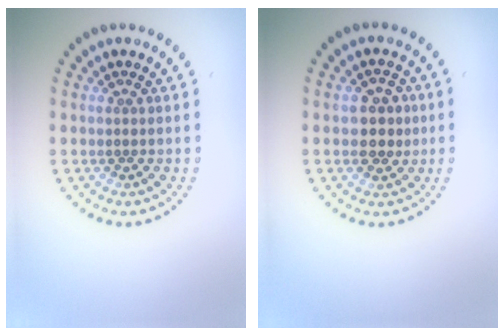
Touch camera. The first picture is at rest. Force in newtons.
{"total": 2.7, "press": 2.7, "slide": 0.5}